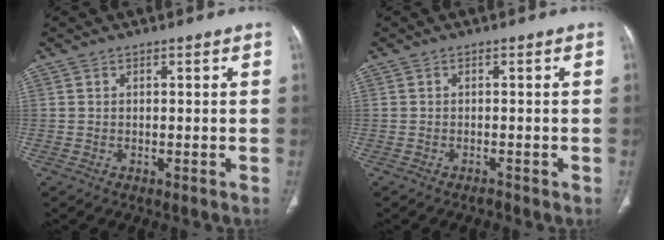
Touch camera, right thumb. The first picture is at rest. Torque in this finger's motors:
{"motor_torque": [0.31, 0.18, 0.05, -0.49, -0.01]}